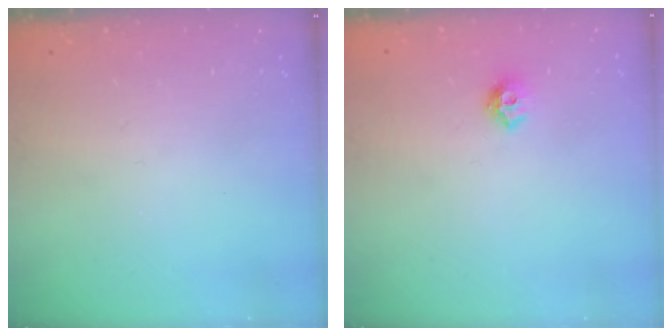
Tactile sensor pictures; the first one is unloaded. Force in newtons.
{"total": 6.9, "press": 6.8, "slide": 0.9}